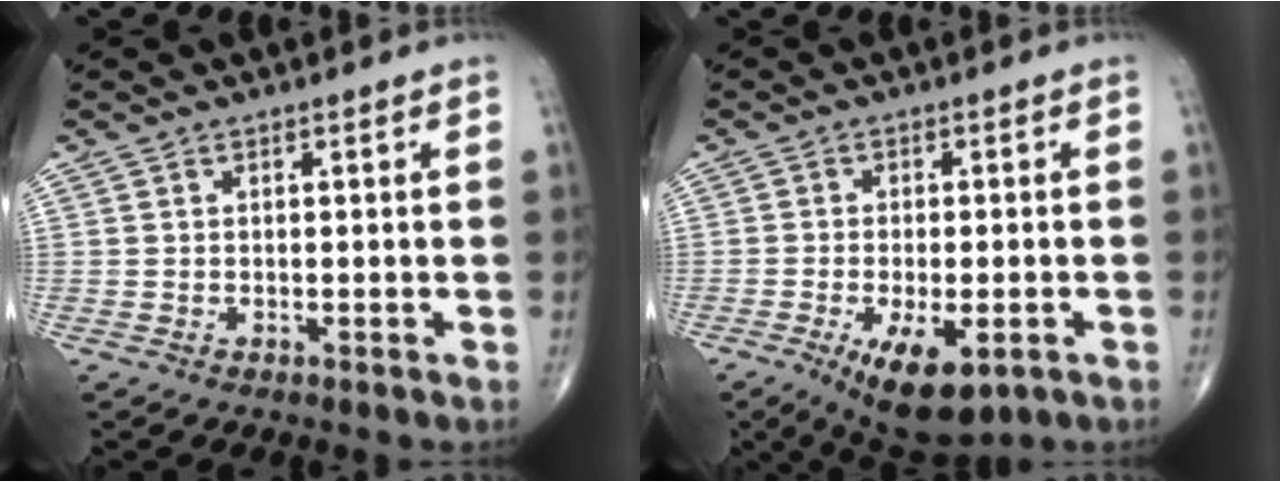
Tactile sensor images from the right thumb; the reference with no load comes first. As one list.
[{"total": 11.0, "force": [-4.8, 4.7, 8.8], "torque": [-0.136, -0.005, -0.066]}]